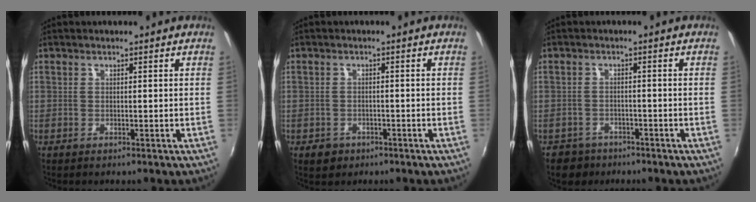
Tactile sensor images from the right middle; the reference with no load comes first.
{"total": 2.7, "force": [-1.4, 2.2, 0.9], "torque": [-0.025, -0.001, -0.018]}
{"total": 4.0, "force": [-2.8, 2.8, 0.5], "torque": [-0.027, 0.002, -0.046]}